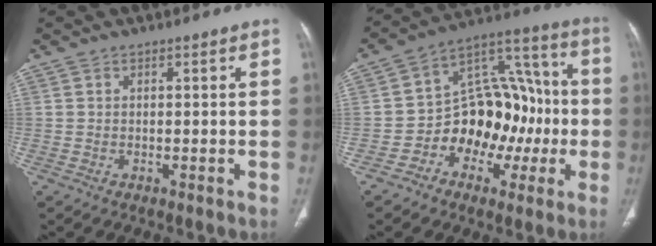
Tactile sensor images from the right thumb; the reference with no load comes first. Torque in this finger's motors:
{"motor_torque": [1.60, 1.76, 0.96, -0.74, 0.10]}